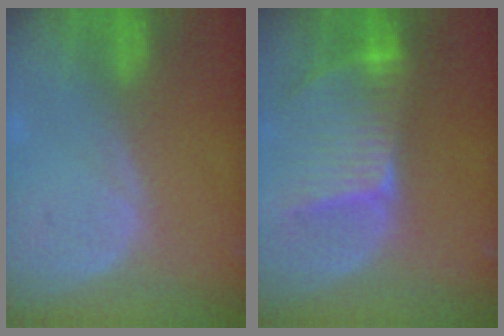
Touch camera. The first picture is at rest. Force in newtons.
{"total": 9.5, "press": 8.4, "slide": 4.5}